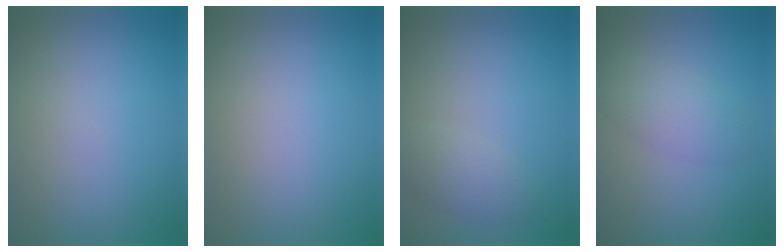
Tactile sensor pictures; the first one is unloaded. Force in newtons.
{"total": 0.0}
{"total": 1.9, "press": 1.9, "slide": 0.1}
{"total": 2.7, "press": 2.7, "slide": 0.1}